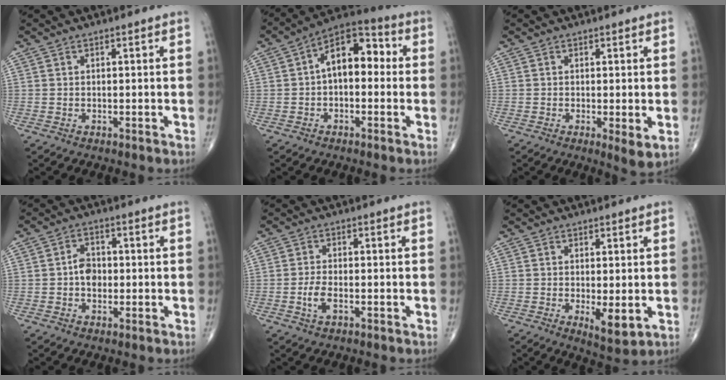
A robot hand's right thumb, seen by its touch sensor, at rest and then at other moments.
{"total": 11.0, "force": [0.6, 6.4, 8.9], "torque": [-0.114, 0.038, -0.006]}
{"total": 3.2, "force": [-0.4, 0.8, 3.1], "torque": [-0.054, -0.014, -0.009]}
{"total": 4.0, "force": [-0.4, 2.9, 2.6], "torque": [-0.030, 0.010, -0.014]}
{"total": 3.3, "force": [-1.2, 1.5, 2.7], "torque": [-0.059, 0.007, -0.022]}
{"total": 5.1, "force": [-0.9, 1.8, 4.7], "torque": [-0.070, -0.017, -0.007]}